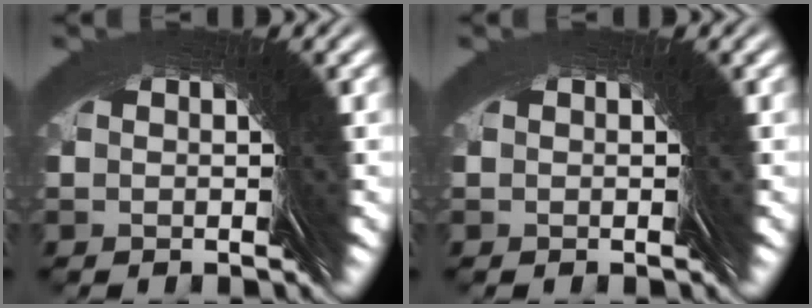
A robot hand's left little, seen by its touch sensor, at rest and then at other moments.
{"total": 0.0}